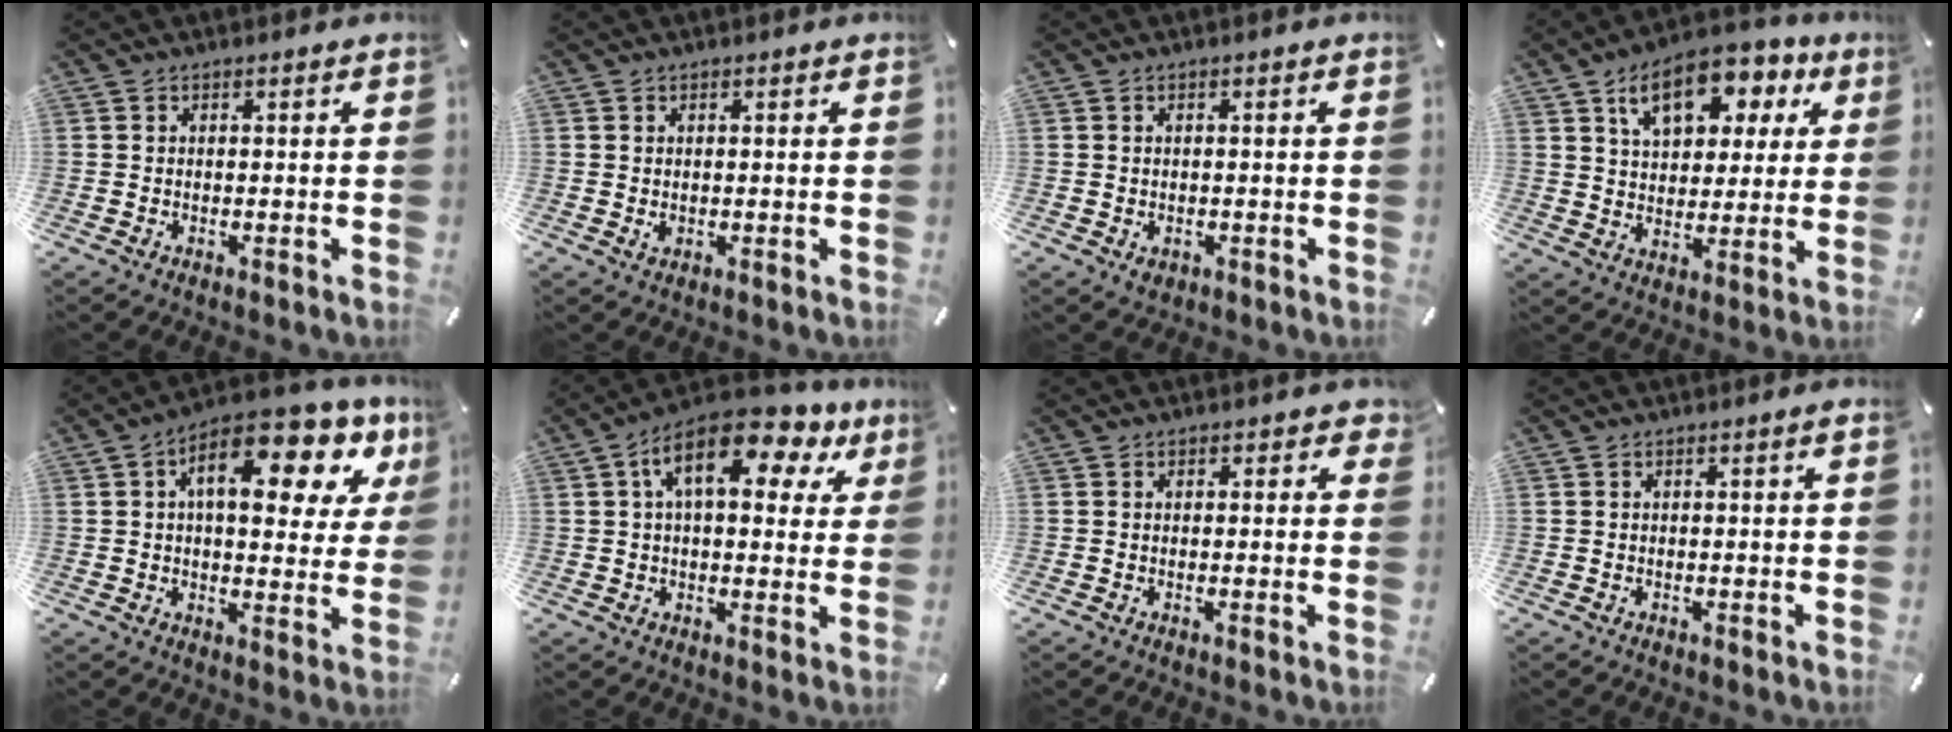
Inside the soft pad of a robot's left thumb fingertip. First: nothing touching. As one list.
[{"total": 0.9, "force": [0.1, 0.8, 0.5], "torque": [-0.002, 0.000, 0.000]}, {"total": 1.4, "force": [-0.5, 1.2, 0.6], "torque": [-0.009, 0.004, -0.010]}, {"total": 13.6, "force": [7.4, 8.6, 7.5], "torque": [-0.114, -0.026, 0.129]}, {"total": 15.9, "force": [7.4, 7.1, 12.2], "torque": [-0.178, -0.032, 0.116]}, {"total": 14.2, "force": [6.1, 6.8, 10.9], "torque": [-0.171, -0.010, 0.101]}, {"total": 1.2, "force": [0.6, 0.8, 0.7], "torque": [0.002, -0.001, 0.006]}, {"total": 1.0, "force": [0.2, 0.1, 1.0], "torque": [-0.018, 0.001, 0.002]}]